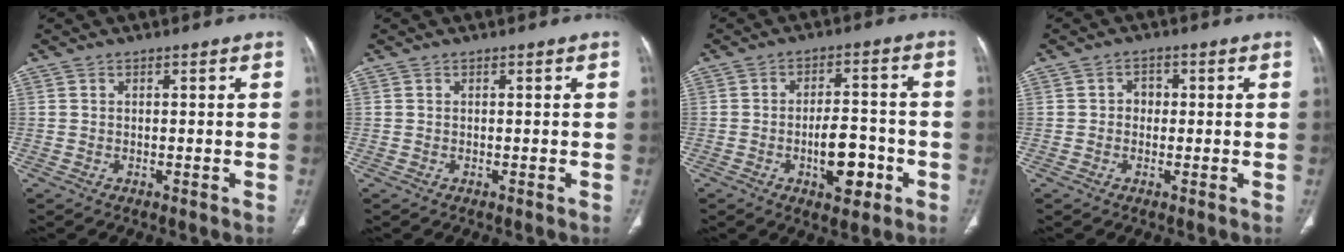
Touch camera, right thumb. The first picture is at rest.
{"total": 0.0}
{"total": 8.8, "force": [-3.1, 4.3, 7.1], "torque": [-0.089, 0.022, -0.046]}
{"total": 2.3, "force": [0.0, 2.0, 1.2], "torque": [-0.002, 0.008, -0.006]}